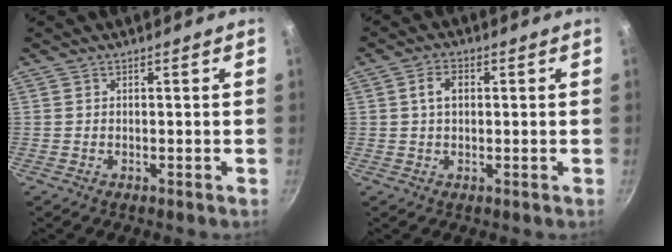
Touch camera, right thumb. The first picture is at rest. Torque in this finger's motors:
{"motor_torque": [0.30, 1.65, 0.74, -0.02, 0.25]}